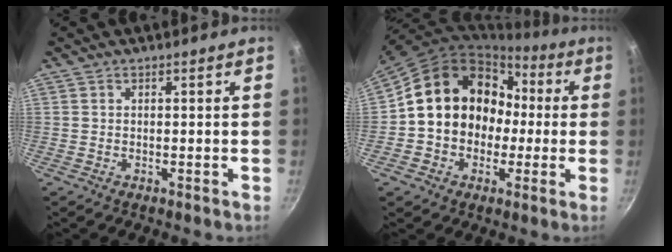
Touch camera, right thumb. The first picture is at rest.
{"total": 17.9, "force": [0.0, 15.0, 9.8], "torque": [-0.134, 0.057, 0.001]}